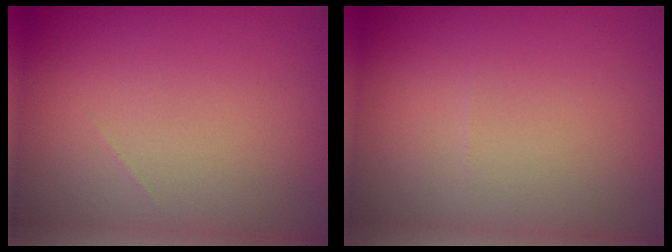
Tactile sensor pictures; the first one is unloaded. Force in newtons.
{"total": 0.0}